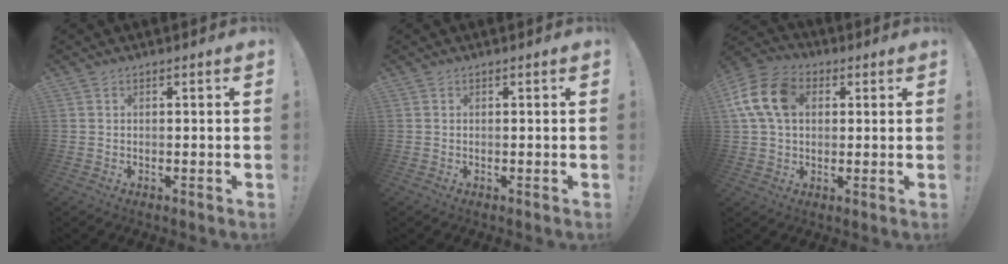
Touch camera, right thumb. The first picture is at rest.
{"total": 0.0}
{"total": 14.8, "force": [3.9, 10.7, 9.4], "torque": [-0.174, 0.005, 0.077]}